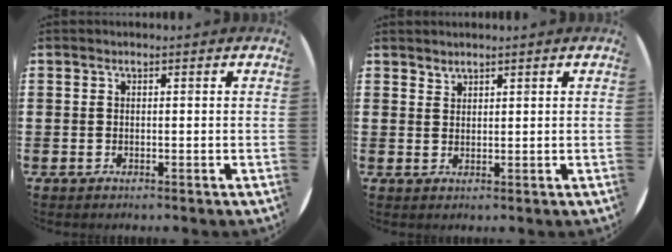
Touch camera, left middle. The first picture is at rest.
{"total": 1.4, "force": [1.4, 0.2, -0.3], "torque": [0.003, 0.001, 0.027]}